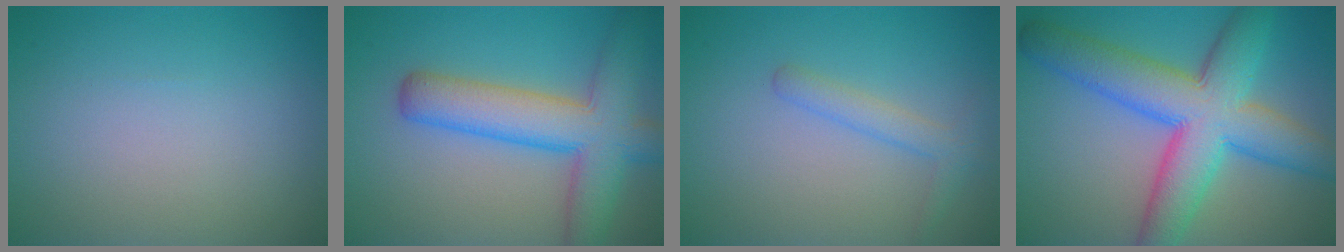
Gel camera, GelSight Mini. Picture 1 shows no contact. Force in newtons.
{"total": 7.9, "press": 7.9, "slide": 0.3}
{"total": 2.0, "press": 1.9, "slide": 0.1}
{"total": 10.2, "press": 10.2, "slide": 0.3}